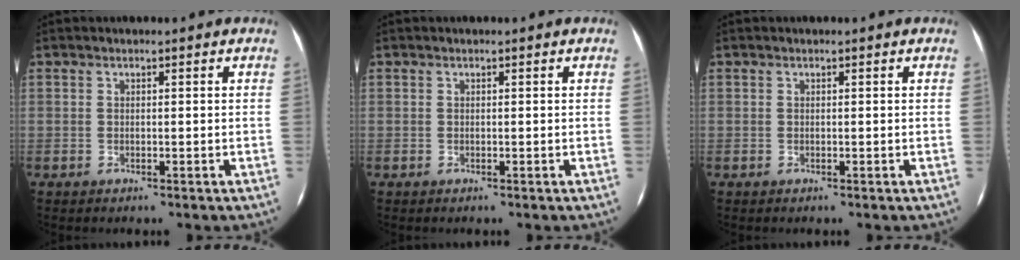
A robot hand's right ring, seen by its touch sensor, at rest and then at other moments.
{"total": 0.0}
{"total": 0.0}